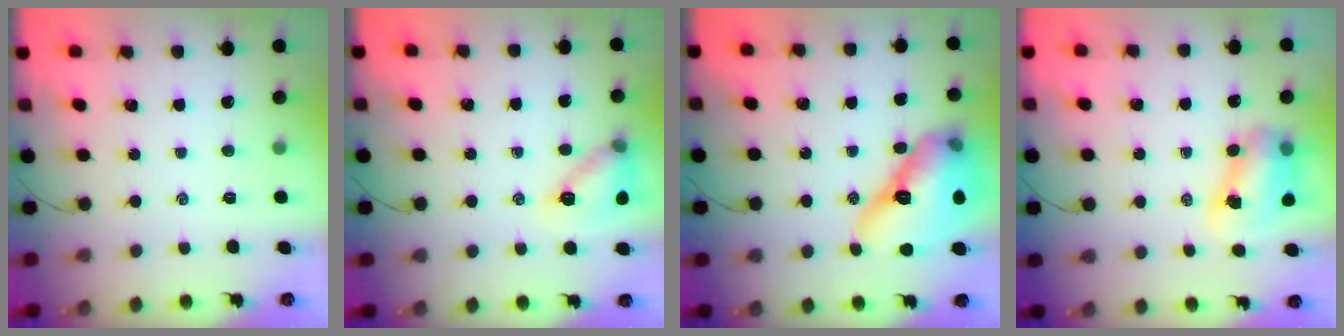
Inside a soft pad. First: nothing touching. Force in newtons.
{"total": 13.1, "press": 13.1, "slide": 1.1}
{"total": 19.7, "press": 18.9, "slide": 5.7}
{"total": 8.1, "press": 7.9, "slide": 1.3}